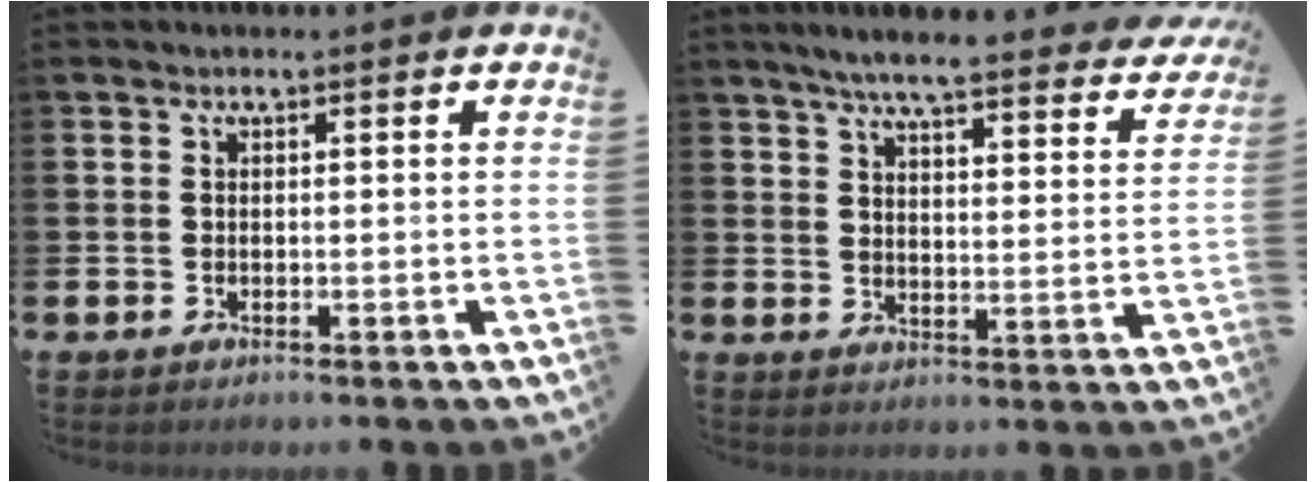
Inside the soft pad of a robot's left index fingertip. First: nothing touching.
{"total": 6.2, "force": [5.6, 0.5, 2.6], "torque": [-0.057, -0.040, 0.090]}